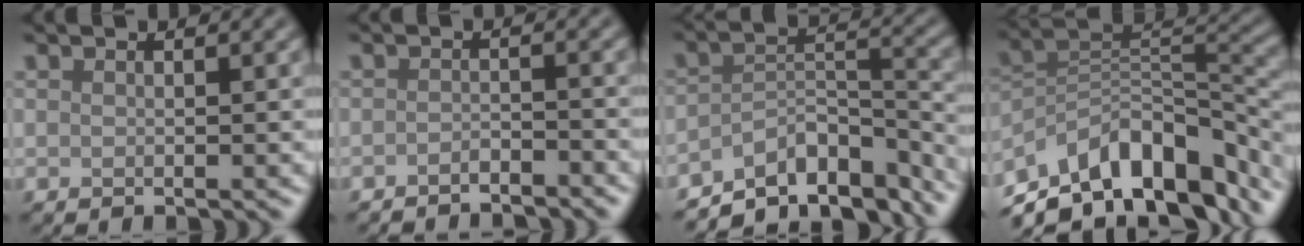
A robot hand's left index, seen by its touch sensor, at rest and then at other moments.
{"total": 1.9, "force": [-1.7, 0.3, 0.6], "torque": [-0.006, -0.001, -0.031]}
{"total": 8.6, "force": [-6.4, 3.4, 4.6], "torque": [-0.059, -0.004, -0.103]}
{"total": 12.9, "force": [-8.0, 6.2, 8.0], "torque": [-0.141, 0.013, -0.146]}